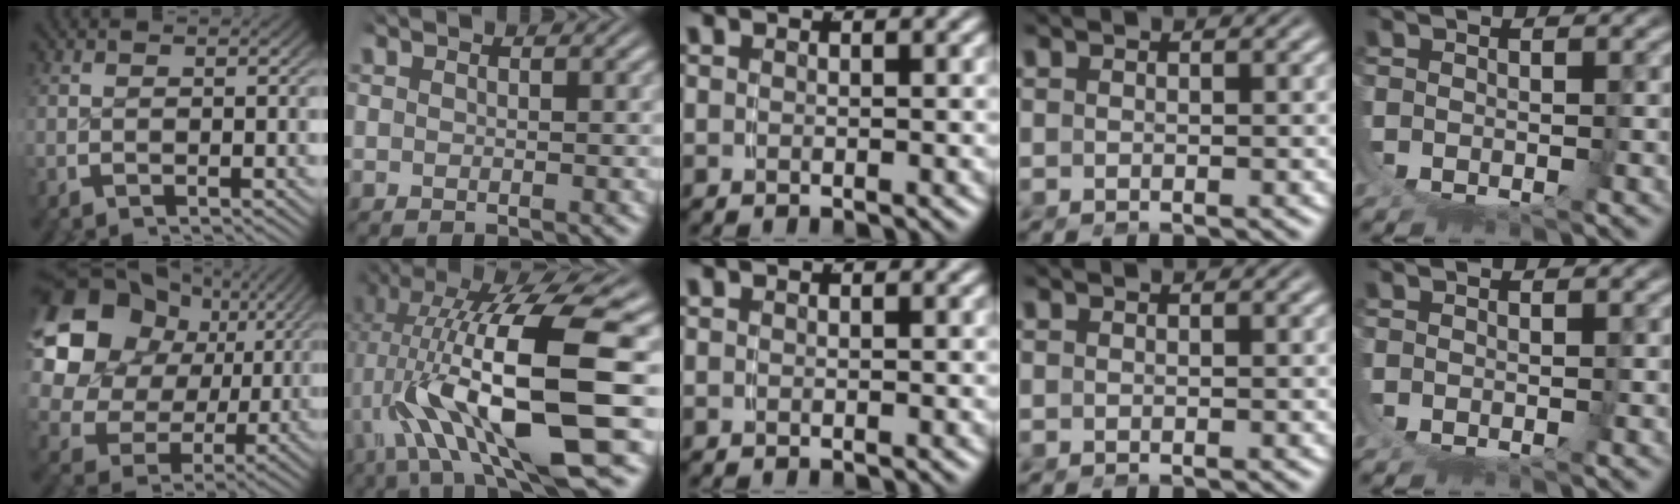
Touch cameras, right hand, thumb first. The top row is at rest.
{"thumb": {"total": 14.2, "force": [2.3, 10.8, 9.0], "torque": [-0.199, -0.029, 0.045]}, "index": {"total": 13.5, "force": [0.3, 5.2, 12.5], "torque": [-0.209, 0.006, 0.004]}}